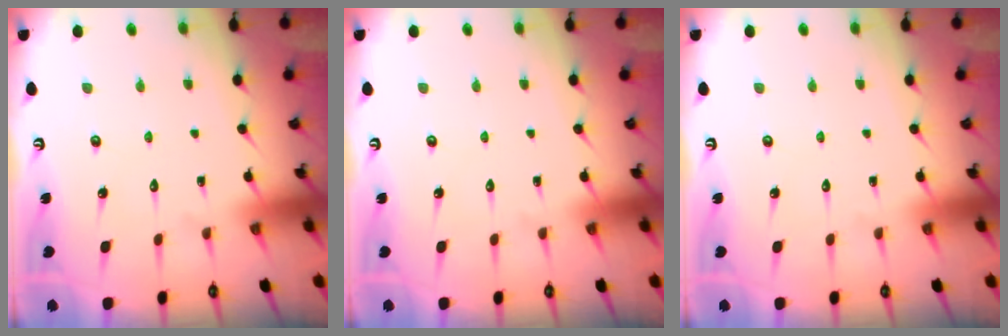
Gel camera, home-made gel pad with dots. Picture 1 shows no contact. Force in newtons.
{"total": 0.0}
{"total": 0.0}